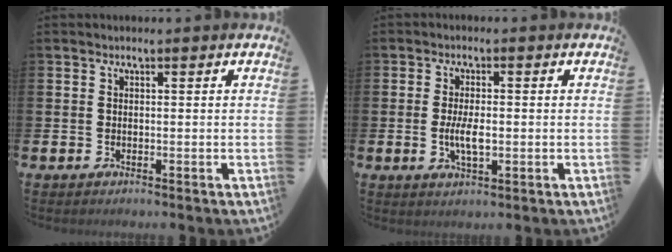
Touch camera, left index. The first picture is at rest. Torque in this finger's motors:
{"motor_torque": [0.81, 0.11, 0.11, 0.08]}